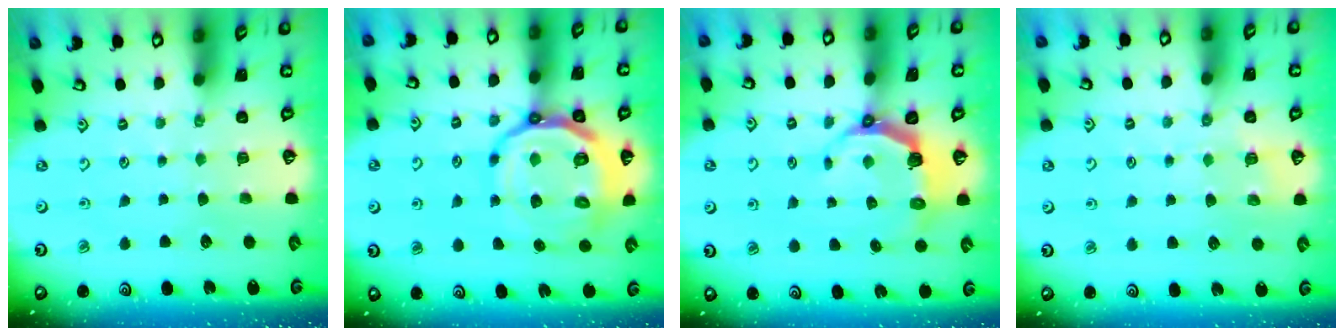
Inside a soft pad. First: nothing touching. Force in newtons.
{"total": 18.0, "press": 17.7, "slide": 3.1}
{"total": 5.8, "press": 4.5, "slide": 3.7}
{"total": 5.6, "press": 5.5, "slide": 0.8}